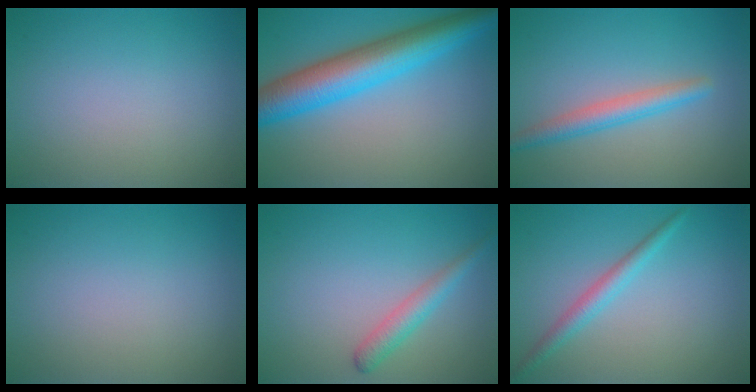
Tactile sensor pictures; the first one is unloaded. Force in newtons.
{"total": 8.5, "press": 8.5, "slide": 0.1}
{"total": 2.8, "press": 2.8, "slide": 0.1}
{"total": 0.0}
{"total": 2.2, "press": 2.2, "slide": 0.1}
{"total": 2.1, "press": 2.1, "slide": 0.1}